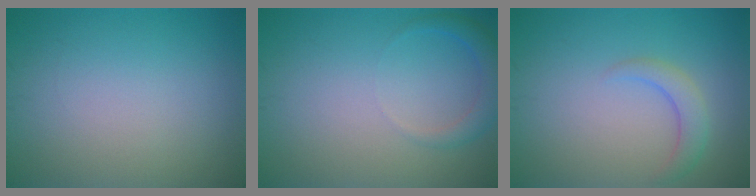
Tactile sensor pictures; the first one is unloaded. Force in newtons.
{"total": 2.2, "press": 2.2, "slide": 0.2}
{"total": 2.2, "press": 2.2, "slide": 0.3}